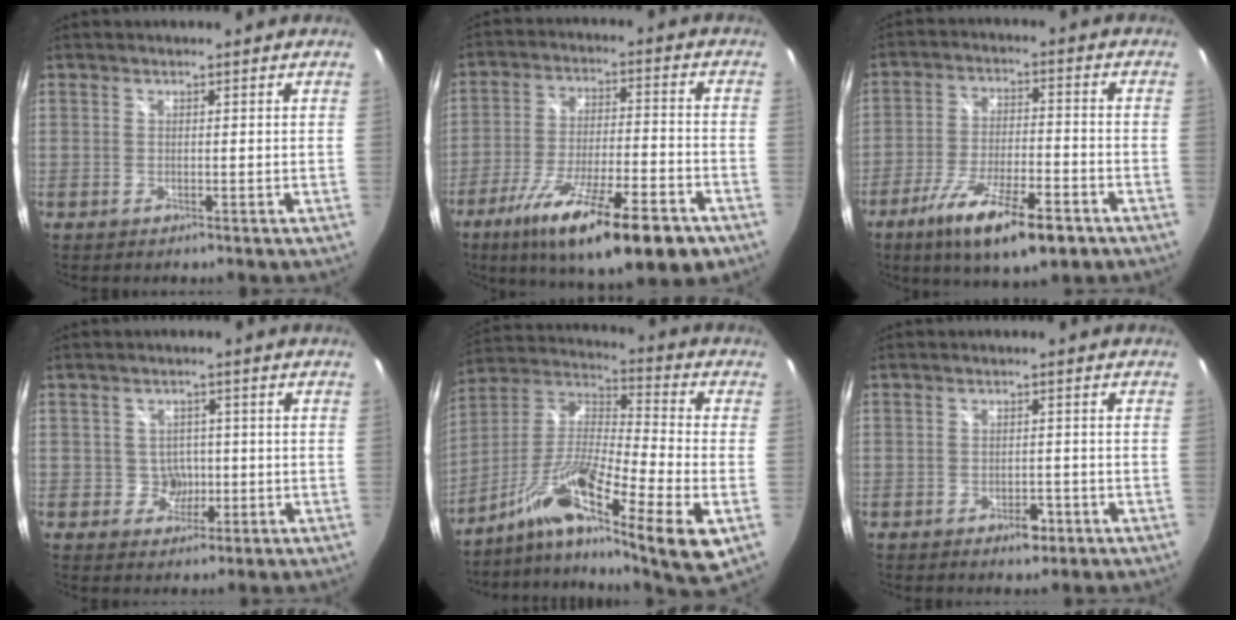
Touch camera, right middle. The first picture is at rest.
{"total": 20.2, "force": [-12.2, 4.4, 15.5], "torque": [-0.268, -0.050, -0.193]}
{"total": 14.3, "force": [-8.7, 3.5, 10.8], "torque": [-0.212, -0.036, -0.149]}
{"total": 4.3, "force": [-0.9, 4.2, 0.5], "torque": [-0.015, 0.014, -0.005]}
{"total": 19.3, "force": [-8.4, 2.6, 17.2], "torque": [-0.298, -0.033, -0.162]}
{"total": 3.0, "force": [-1.7, 1.8, 1.7], "torque": [-0.031, -0.001, -0.020]}